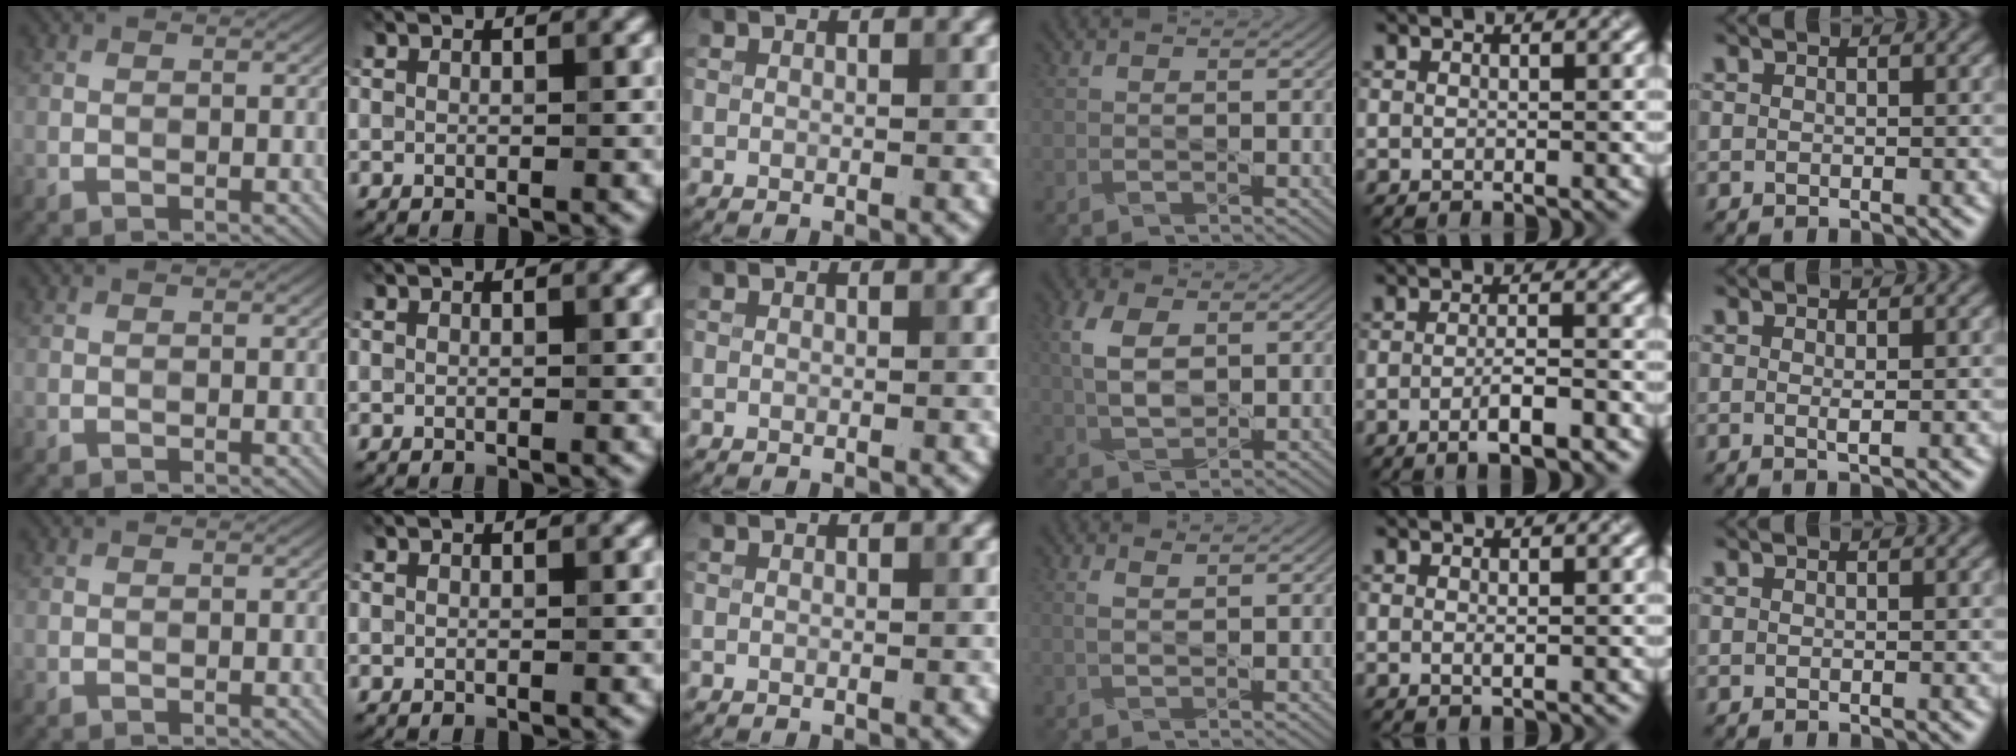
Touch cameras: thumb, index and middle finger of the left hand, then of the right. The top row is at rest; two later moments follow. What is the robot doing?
{"motion": "dispense", "object": "toothpaste"}